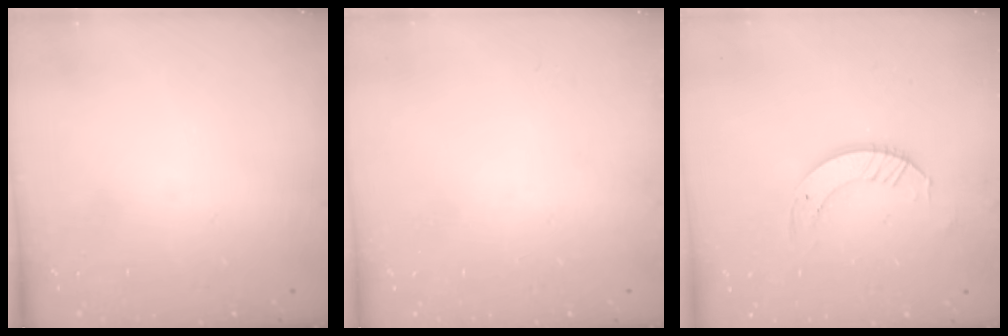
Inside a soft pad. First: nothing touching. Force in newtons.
{"total": 0.0}
{"total": 5.7, "press": 5.7, "slide": 0.3}